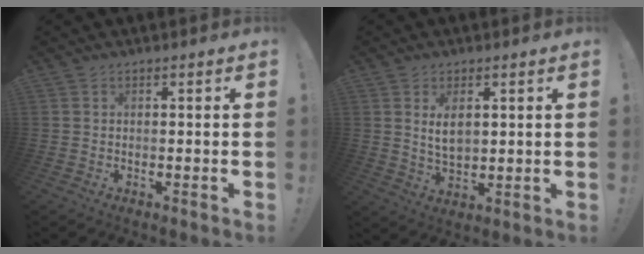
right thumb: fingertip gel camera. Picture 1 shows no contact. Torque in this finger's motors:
{"motor_torque": [-0.18, 0.09, -0.04, 0.14, 0.04]}